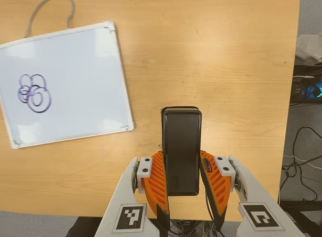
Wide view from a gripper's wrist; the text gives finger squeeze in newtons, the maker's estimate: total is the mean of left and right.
{"total": 3.9, "left": 2.6, "right": 5.3}